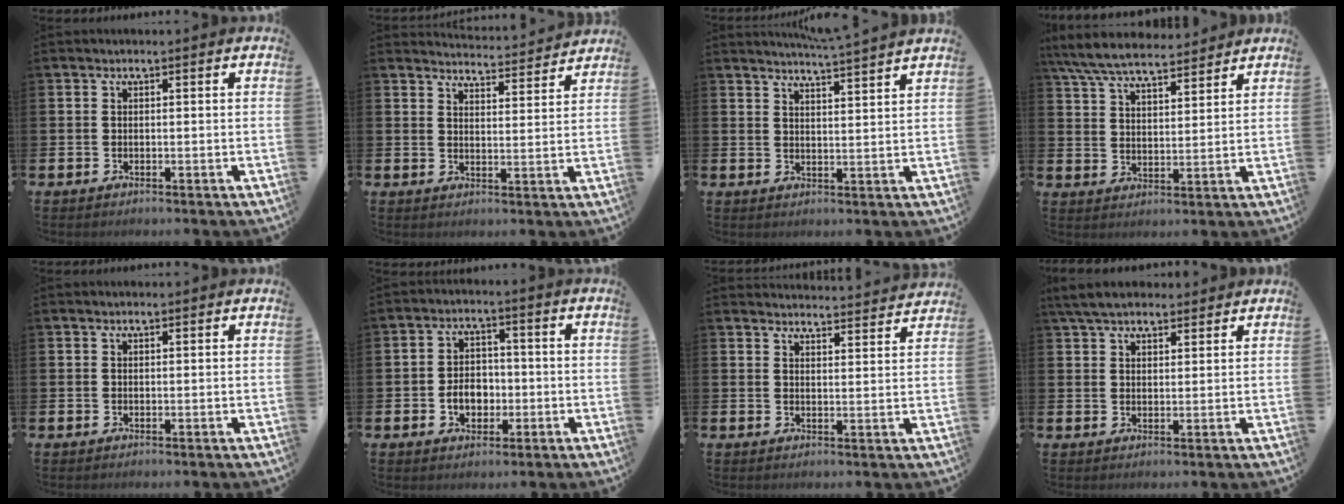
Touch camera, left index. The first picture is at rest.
{"total": 4.2, "force": [4.2, 0.1, 0.1], "torque": [-0.009, -0.038, 0.073]}
{"total": 4.7, "force": [4.6, -1.1, 0.5], "torque": [-0.017, -0.031, 0.080]}
{"total": 7.7, "force": [7.2, 1.3, 2.2], "torque": [-0.072, -0.033, 0.132]}
{"total": 0.6, "force": [0.5, 0.1, 0.2], "torque": [0.000, 0.001, 0.009]}
{"total": 4.4, "force": [-1.1, 3.3, 2.7], "torque": [-0.038, 0.000, -0.028]}
{"total": 3.9, "force": [3.9, -0.2, 0.0], "torque": [0.004, -0.037, 0.066]}
{"total": 5.2, "force": [4.6, 1.6, 1.6], "torque": [-0.041, -0.009, 0.086]}